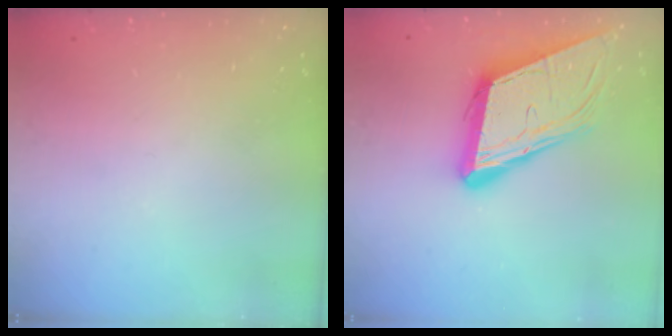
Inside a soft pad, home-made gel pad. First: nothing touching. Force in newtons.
{"total": 15.9, "press": 15.4, "slide": 4.0}